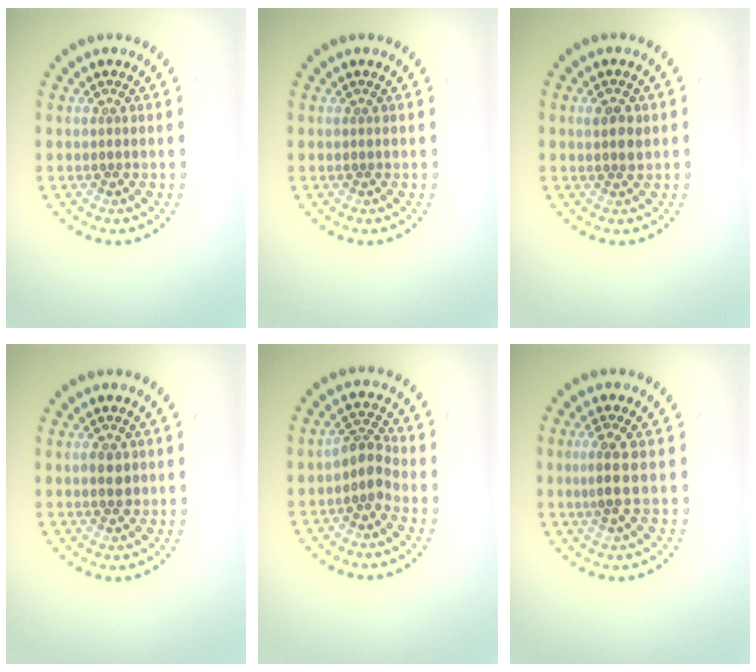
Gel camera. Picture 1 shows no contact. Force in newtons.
{"total": 0.0}
{"total": 1.7, "press": 1.6, "slide": 0.5}
{"total": 1.6, "press": 1.6, "slide": 0.2}
{"total": 2.5, "press": 1.9, "slide": 1.6}
{"total": 2.5, "press": 2.2, "slide": 1.1}